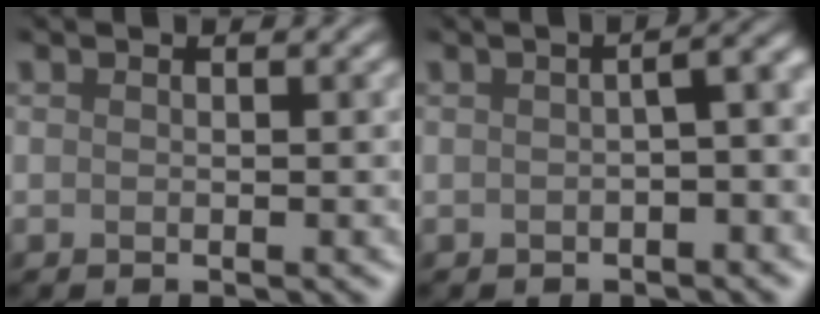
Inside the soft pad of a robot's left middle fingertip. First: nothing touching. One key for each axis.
{"total": 4.3, "fx": -1.6, "fy": 1.6, "fz": 3.7, "tx": -0.033, "ty": 0.007, "tz": -0.021}